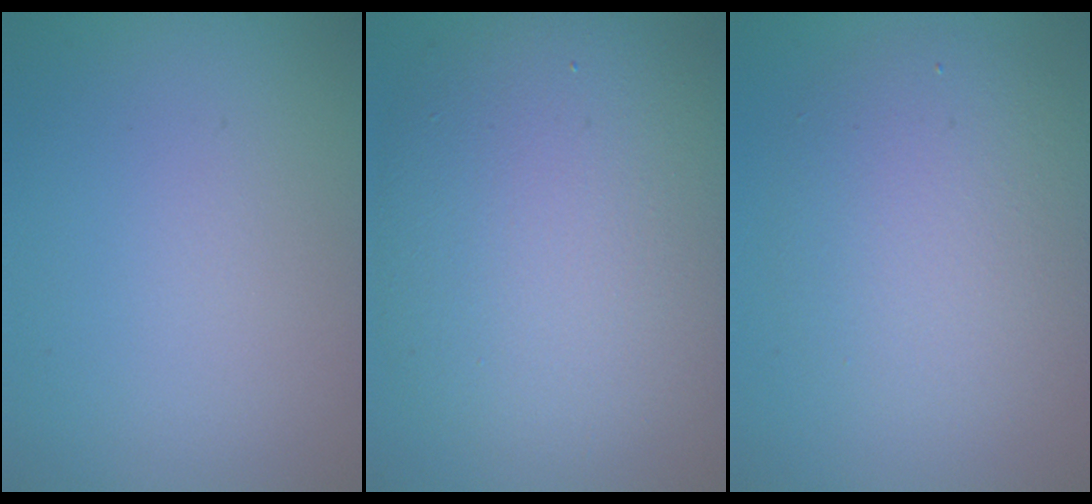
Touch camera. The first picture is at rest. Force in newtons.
{"total": 10.8, "press": 10.8, "slide": 0.9}
{"total": 5.1, "press": 5.1, "slide": 0.5}